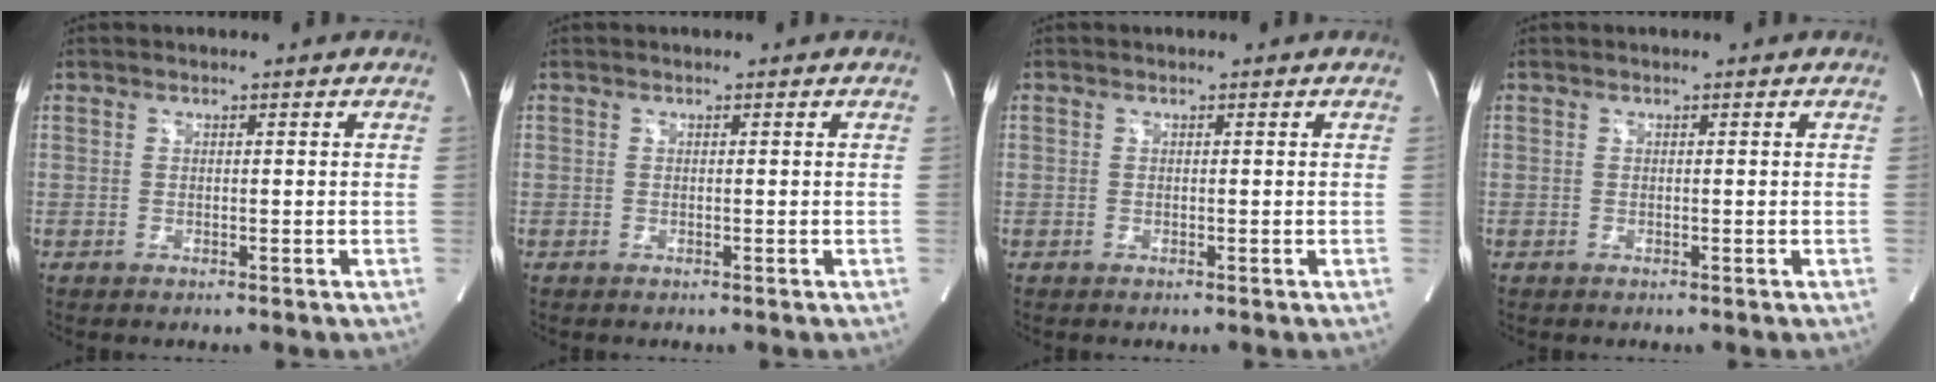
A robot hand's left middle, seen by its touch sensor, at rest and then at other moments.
{"total": 0.0}
{"total": 0.0}
{"total": 0.0}